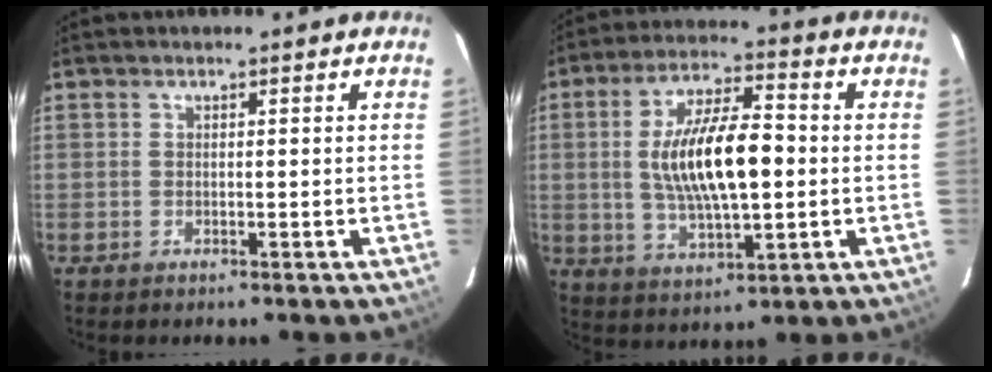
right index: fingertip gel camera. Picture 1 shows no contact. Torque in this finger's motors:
{"motor_torque": [0.97, 0.33, 1.05, 0.21]}